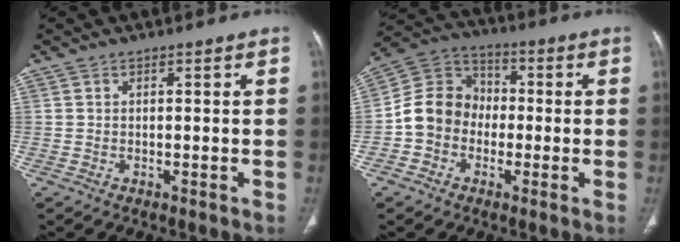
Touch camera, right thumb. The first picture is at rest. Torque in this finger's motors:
{"motor_torque": [1.30, 1.64, 0.70, -0.65, 0.03]}